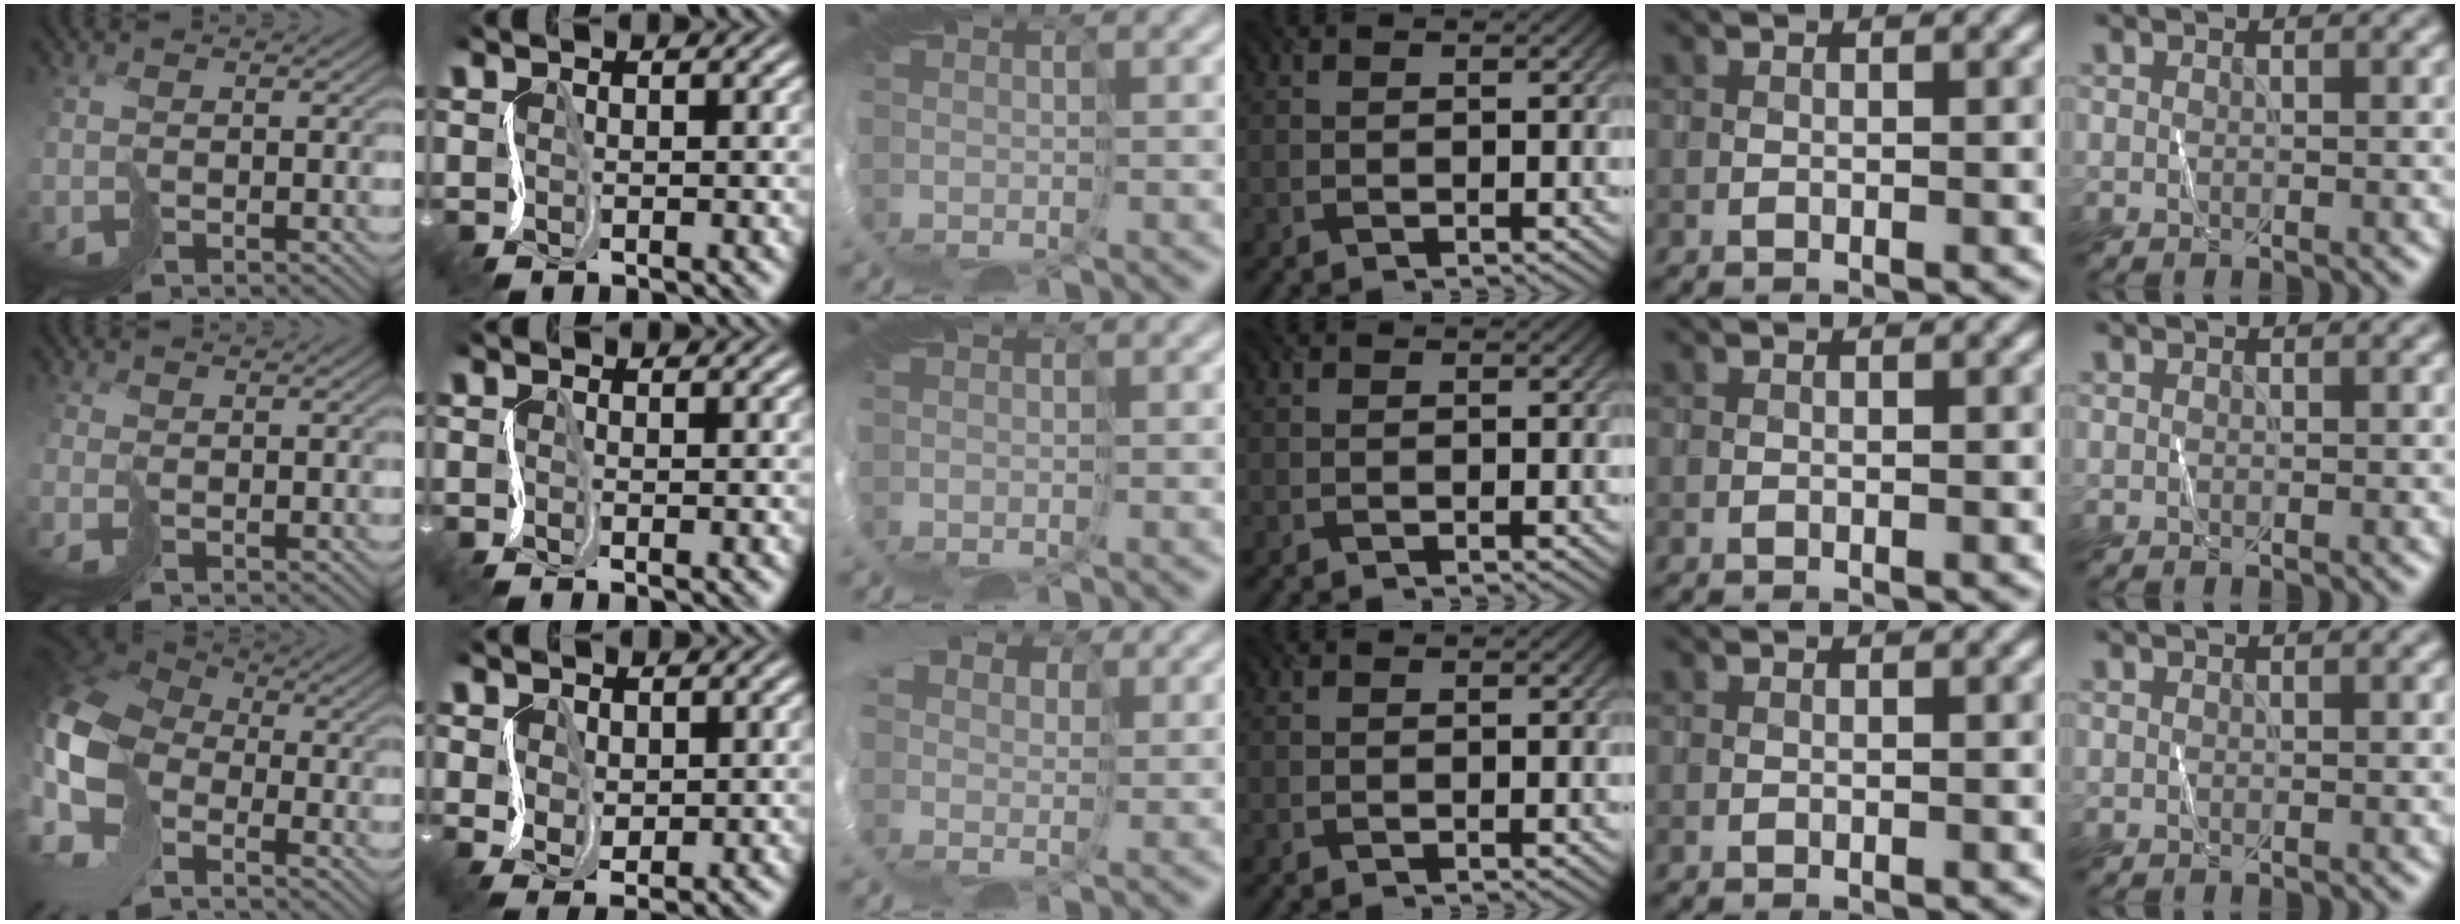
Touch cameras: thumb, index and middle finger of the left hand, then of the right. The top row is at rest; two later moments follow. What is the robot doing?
{"motion": "cut", "object": "paper"}